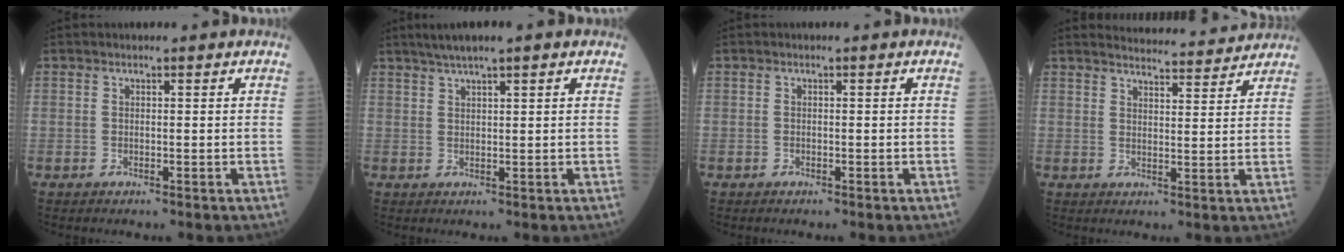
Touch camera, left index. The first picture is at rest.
{"total": 5.1, "force": [4.0, 0.4, 3.0], "torque": [-0.054, 0.023, 0.074]}
{"total": 0.0}
{"total": 11.6, "force": [11.3, 1.0, 2.2], "torque": [-0.026, 0.005, 0.144]}